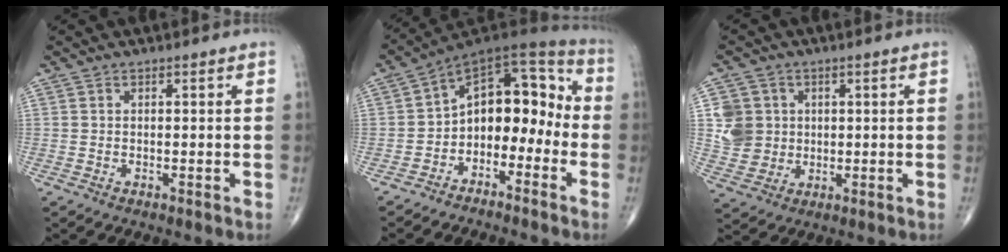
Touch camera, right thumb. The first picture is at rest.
{"total": 13.6, "force": [-3.5, 8.9, 9.7], "torque": [-0.094, 0.081, -0.066]}
{"total": 7.6, "force": [1.2, 7.2, 2.2], "torque": [-0.018, -0.001, 0.026]}